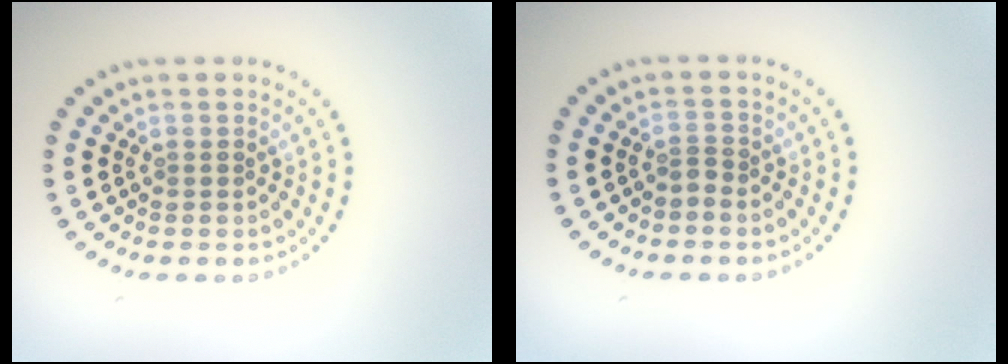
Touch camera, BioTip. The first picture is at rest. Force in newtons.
{"total": 0.7, "press": 0.4, "slide": 0.6}